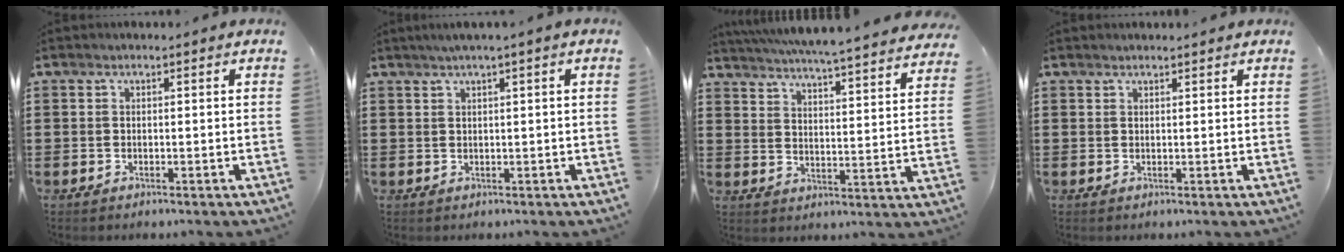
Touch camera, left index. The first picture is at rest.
{"total": 1.4, "force": [0.6, -0.3, 1.3], "torque": [-0.023, -0.003, 0.010]}
{"total": 4.9, "force": [4.6, -0.9, 1.4], "torque": [-0.050, -0.043, 0.074]}
{"total": 0.8, "force": [0.7, 0.0, 0.2], "torque": [-0.005, -0.001, 0.015]}